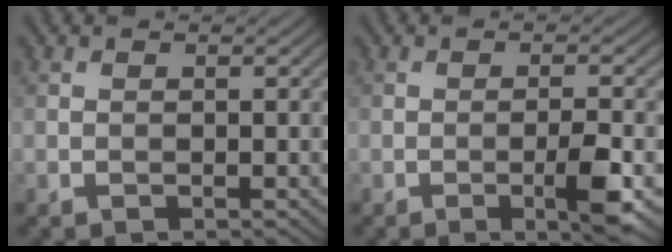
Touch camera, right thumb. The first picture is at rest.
{"total": 4.2, "force": [-1.5, 0.4, 3.9], "torque": [-0.063, 0.004, -0.026]}